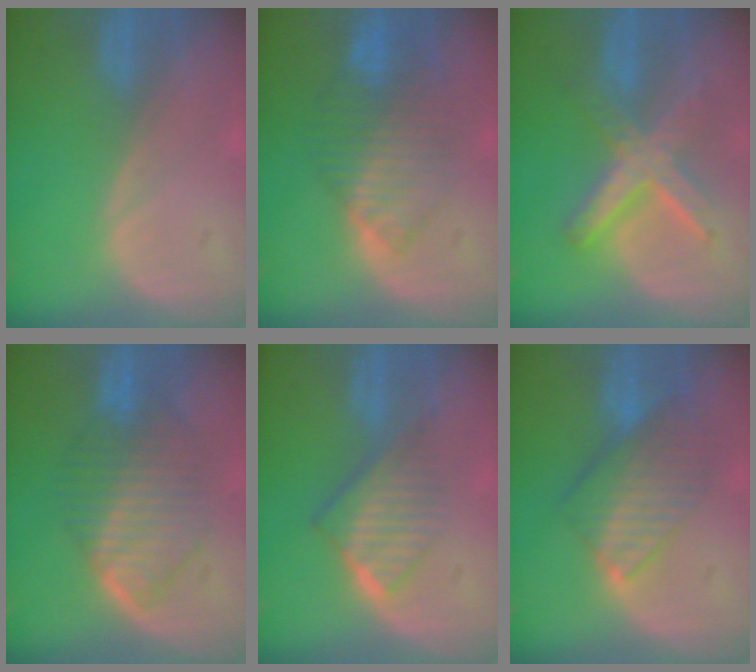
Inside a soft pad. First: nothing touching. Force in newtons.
{"total": 8.2, "press": 7.2, "slide": 3.9}
{"total": 7.6, "press": 7.6, "slide": 0.5}
{"total": 7.5, "press": 7.5, "slide": 0.4}
{"total": 6.5, "press": 5.5, "slide": 3.5}
{"total": 8.4, "press": 7.2, "slide": 4.2}